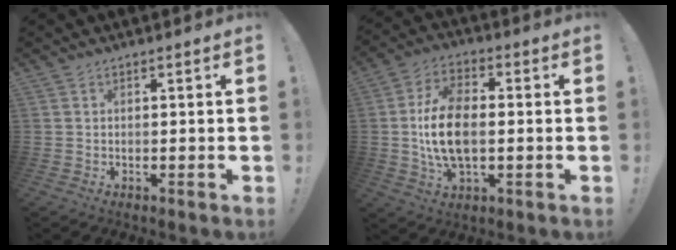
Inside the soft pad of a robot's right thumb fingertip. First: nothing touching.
{"total": 14.1, "force": [-0.6, 8.2, 11.5], "torque": [-0.208, 0.003, -0.010]}